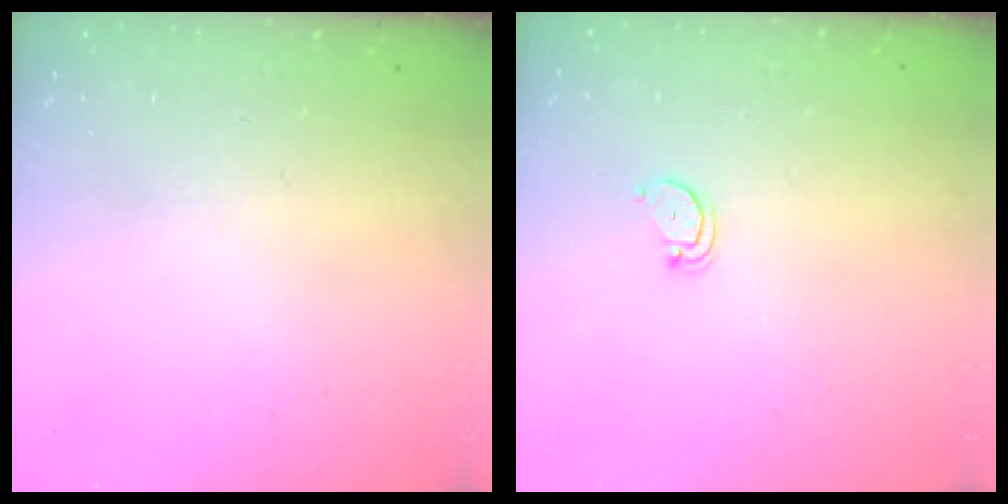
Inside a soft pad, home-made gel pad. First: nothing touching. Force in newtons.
{"total": 2.7, "press": 2.7, "slide": 0.2}